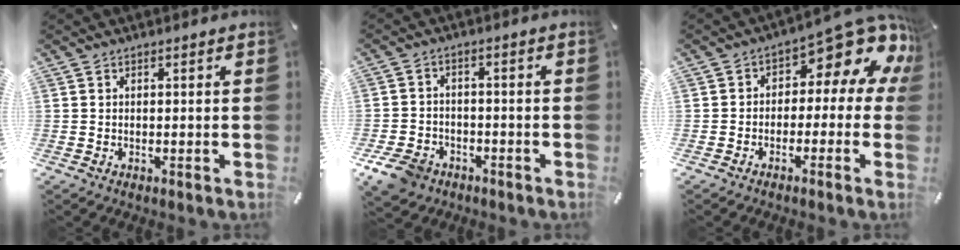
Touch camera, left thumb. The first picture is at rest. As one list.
[{"total": 7.1, "force": [-4.4, 5.0, 2.4], "torque": [-0.062, 0.025, -0.085]}, {"total": 11.0, "force": [5.9, 4.8, 7.9], "torque": [-0.106, -0.058, 0.095]}]